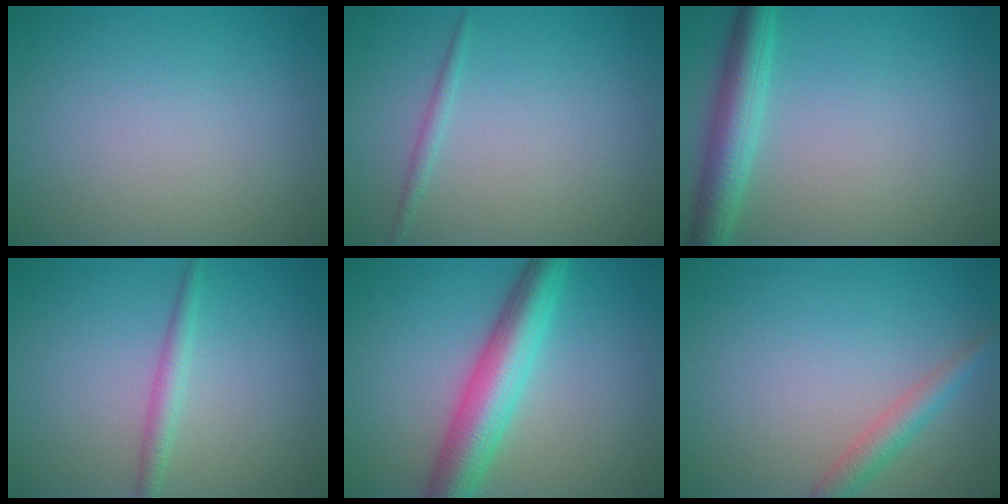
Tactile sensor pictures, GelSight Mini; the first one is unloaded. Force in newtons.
{"total": 0.9, "press": 0.9, "slide": 0.0}
{"total": 4.3, "press": 4.3, "slide": 0.2}
{"total": 1.7, "press": 1.7, "slide": 0.0}
{"total": 6.6, "press": 6.6, "slide": 0.3}
{"total": 2.3, "press": 2.3, "slide": 0.1}